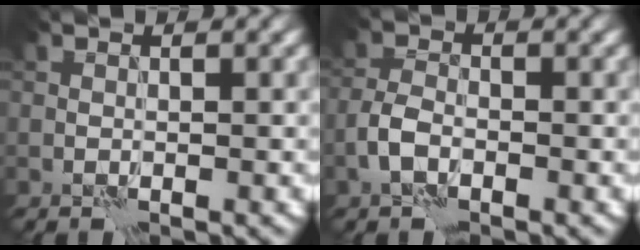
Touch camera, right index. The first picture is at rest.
{"total": 2.3, "force": [-1.2, 1.3, 1.6], "torque": [-0.033, 0.007, -0.032]}